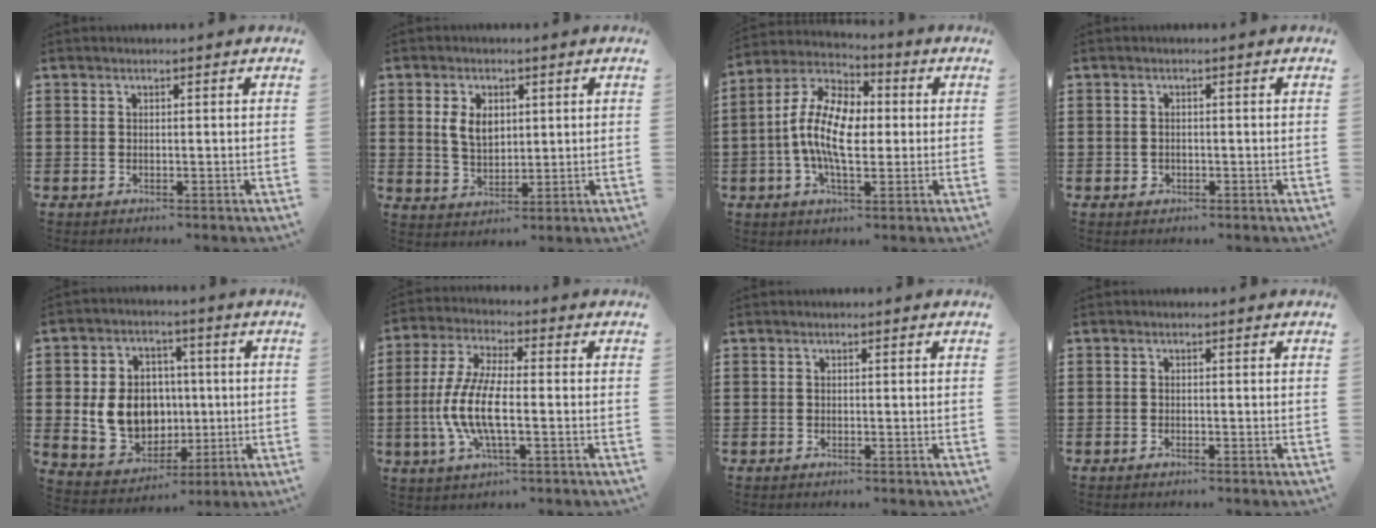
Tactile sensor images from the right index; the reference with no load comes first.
{"total": 5.0, "force": [1.2, 3.3, 3.5], "torque": [-0.070, 0.010, 0.018]}
{"total": 11.3, "force": [-0.4, 5.9, 9.7], "torque": [-0.225, -0.002, -0.015]}
{"total": 0.7, "force": [-0.2, 0.6, 0.3], "torque": [-0.009, 0.003, -0.005]}
{"total": 9.9, "force": [0.1, 8.5, 5.2], "torque": [-0.125, 0.013, 0.007]}
{"total": 9.2, "force": [-2.2, 3.0, 8.5], "torque": [-0.196, -0.013, -0.049]}
{"total": 0.0}
{"total": 0.6, "force": [-0.6, 0.1, 0.0], "torque": [-0.002, 0.000, -0.012]}